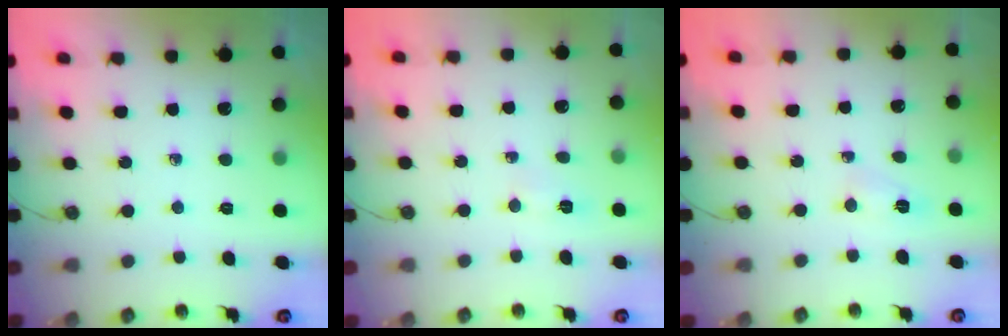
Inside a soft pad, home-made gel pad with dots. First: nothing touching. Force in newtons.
{"total": 2.9, "press": 2.7, "slide": 1.0}
{"total": 3.7, "press": 3.7, "slide": 0.6}